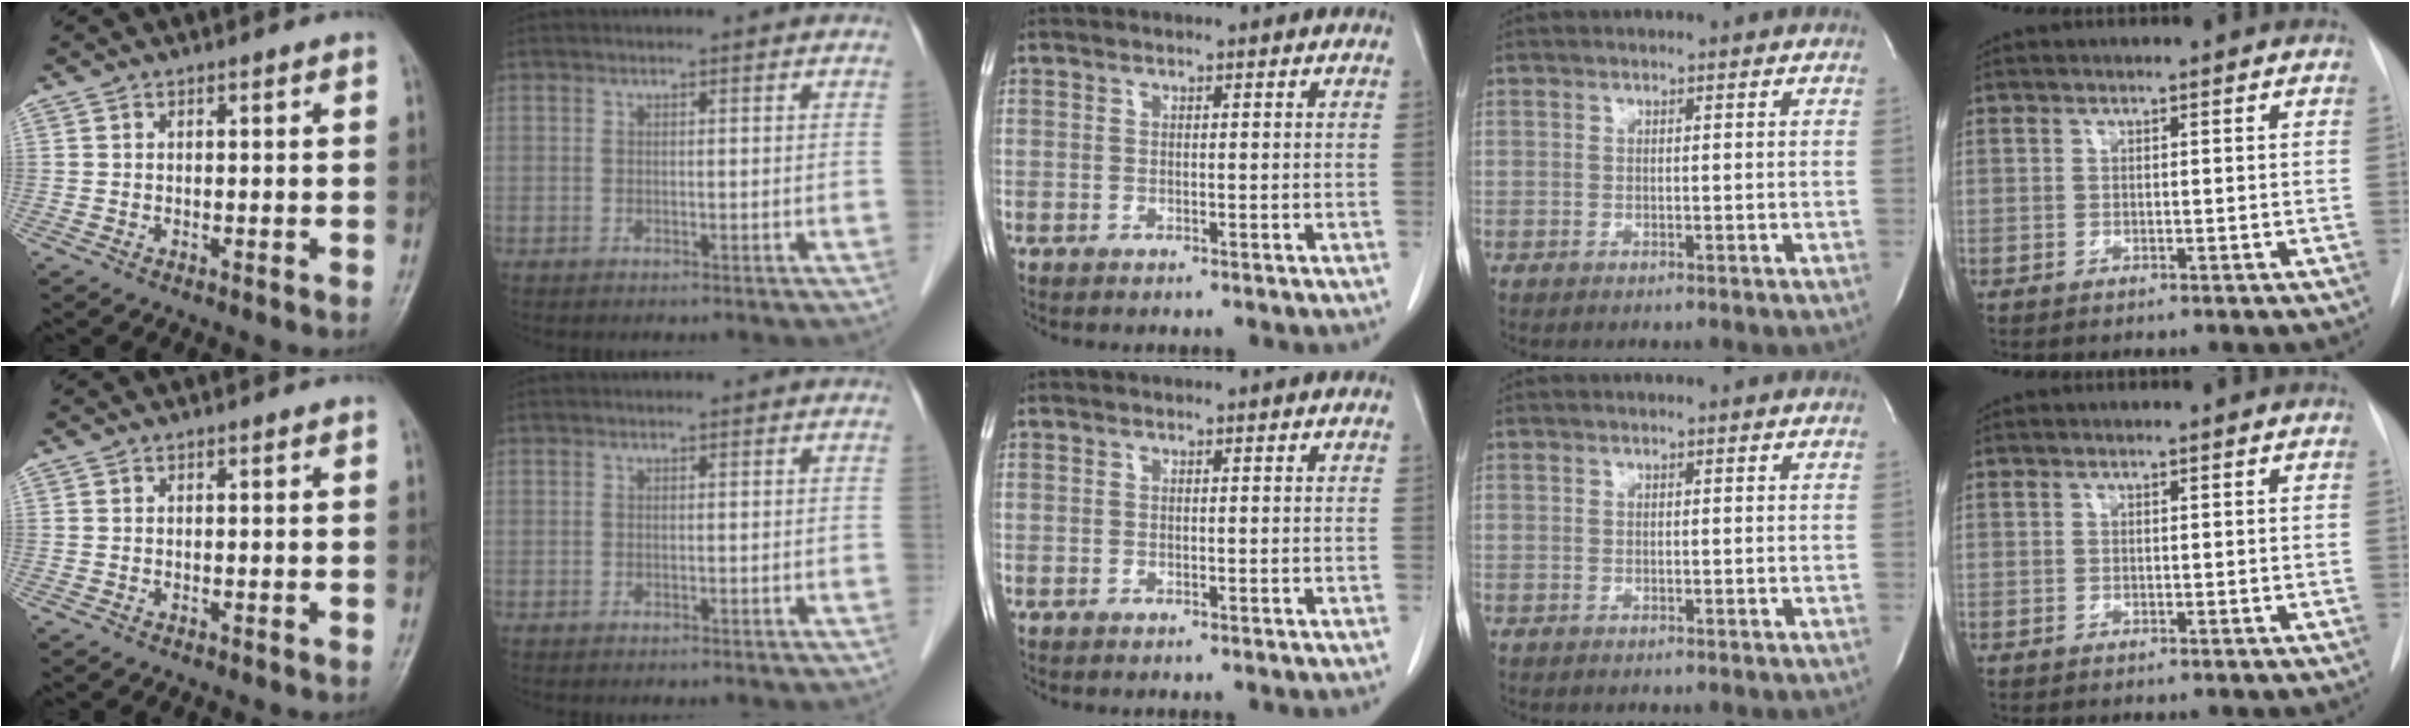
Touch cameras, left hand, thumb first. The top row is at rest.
{}